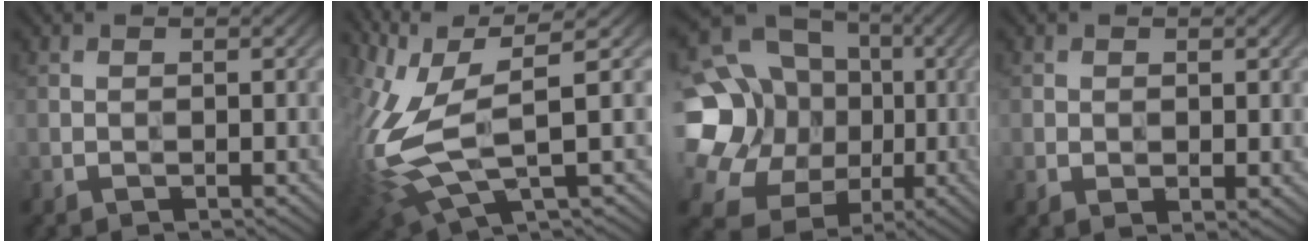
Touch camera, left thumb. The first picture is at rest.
{"total": 12.7, "force": [0.3, 4.6, 11.9], "torque": [-0.287, -0.010, 0.018]}
{"total": 22.4, "force": [-0.5, 20.6, 8.8], "torque": [-0.240, 0.017, -0.031]}
{"total": 1.9, "force": [0.1, 1.1, 1.6], "torque": [-0.028, -0.008, 0.006]}